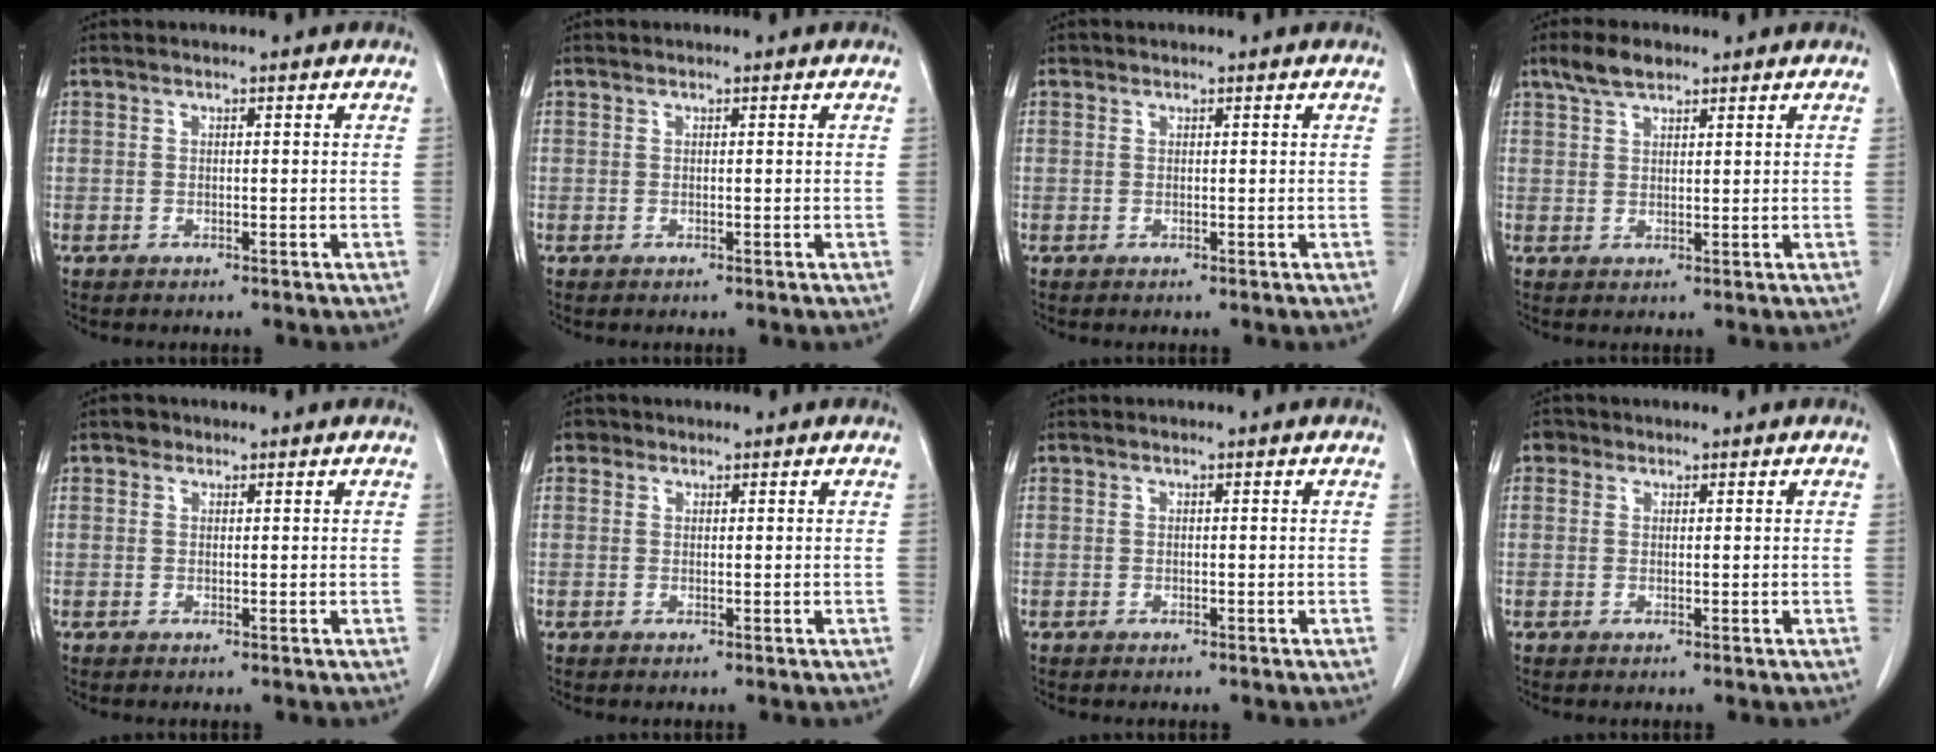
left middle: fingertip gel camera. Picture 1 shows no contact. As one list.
[{"total": 0.0}, {"total": 0.0}, {"total": 4.1, "force": [3.1, 1.6, 2.2], "torque": [-0.053, 0.012, 0.060]}, {"total": 1.0, "force": [0.6, 0.8, 0.2], "torque": [0.002, 0.003, 0.006]}, {"total": 1.3, "force": [0.7, 1.1, 0.1], "torque": [0.005, 0.004, 0.007]}, {"total": 0.0}, {"total": 1.5, "force": [0.8, 1.3, 0.2], "torque": [0.002, 0.006, 0.007]}]